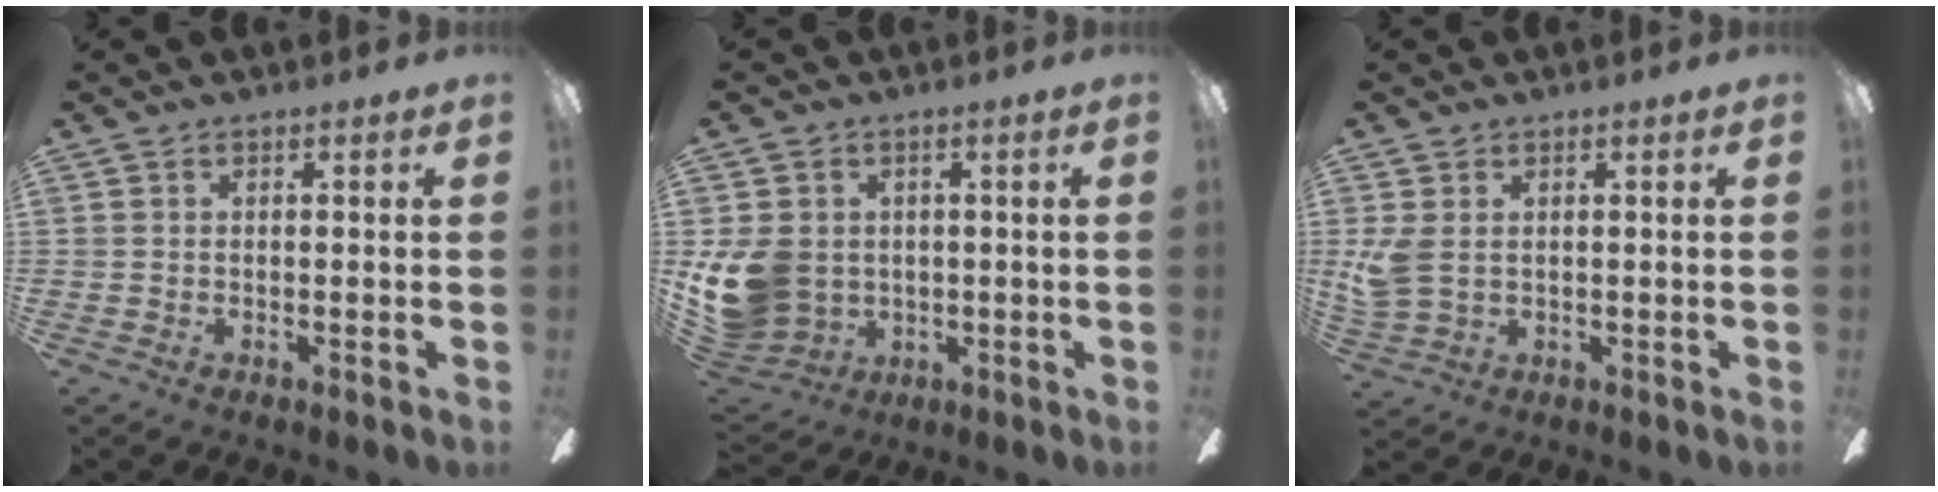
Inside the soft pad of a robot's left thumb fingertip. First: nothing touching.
{"total": 12.1, "force": [-0.2, 10.4, 6.2], "torque": [-0.152, 0.005, 0.001]}
{"total": 5.0, "force": [1.0, 3.4, 3.6], "torque": [-0.089, 0.000, 0.017]}